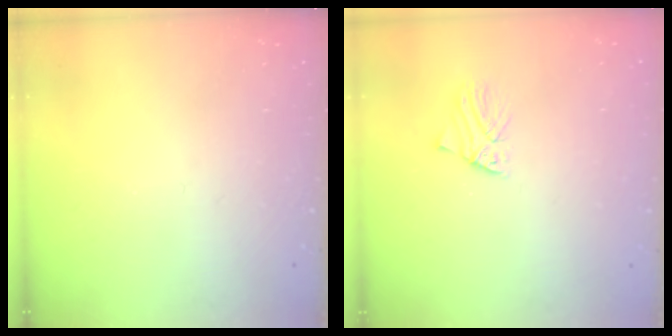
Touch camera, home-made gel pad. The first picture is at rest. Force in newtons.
{"total": 0.8, "press": 0.8, "slide": 0.1}